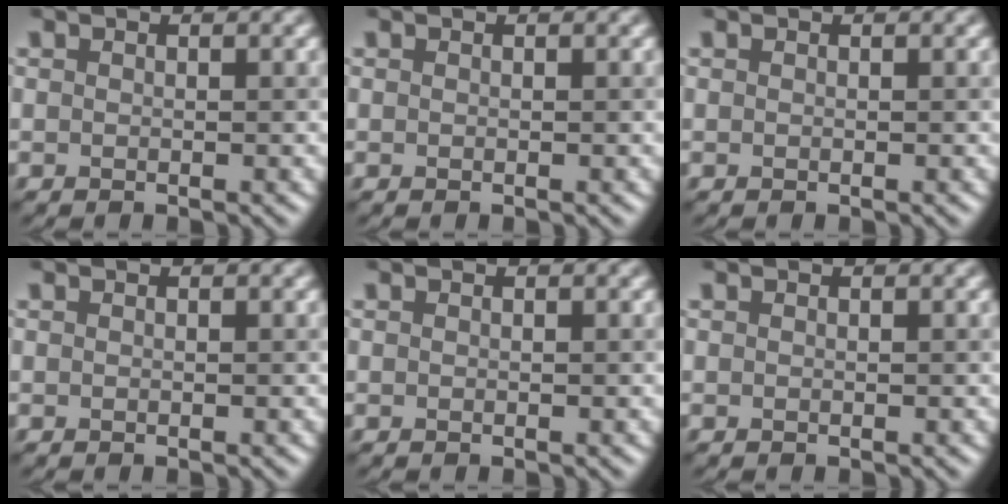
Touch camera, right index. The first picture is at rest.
{"total": 0.0}
{"total": 0.0}
{"total": 0.0}
{"total": 0.0}
{"total": 0.0}